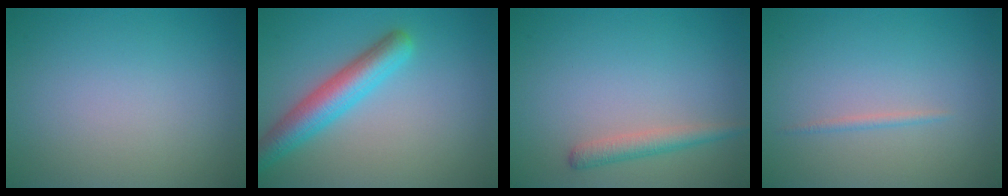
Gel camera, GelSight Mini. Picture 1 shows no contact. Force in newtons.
{"total": 4.6, "press": 4.6, "slide": 0.2}
{"total": 1.9, "press": 1.9, "slide": 0.1}
{"total": 0.7, "press": 0.7, "slide": 0.1}